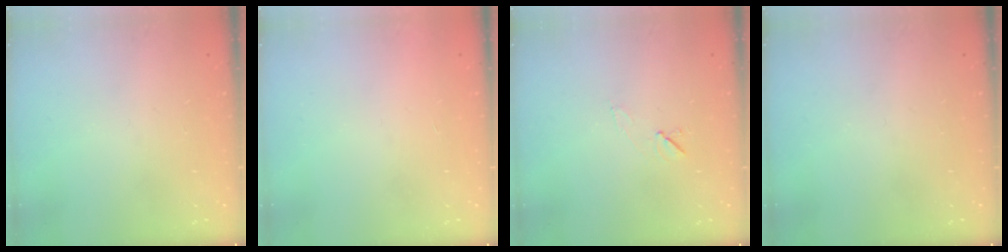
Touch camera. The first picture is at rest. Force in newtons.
{"total": 1.7, "press": 1.6, "slide": 0.1}
{"total": 5.2, "press": 4.7, "slide": 2.1}
{"total": 0.0}